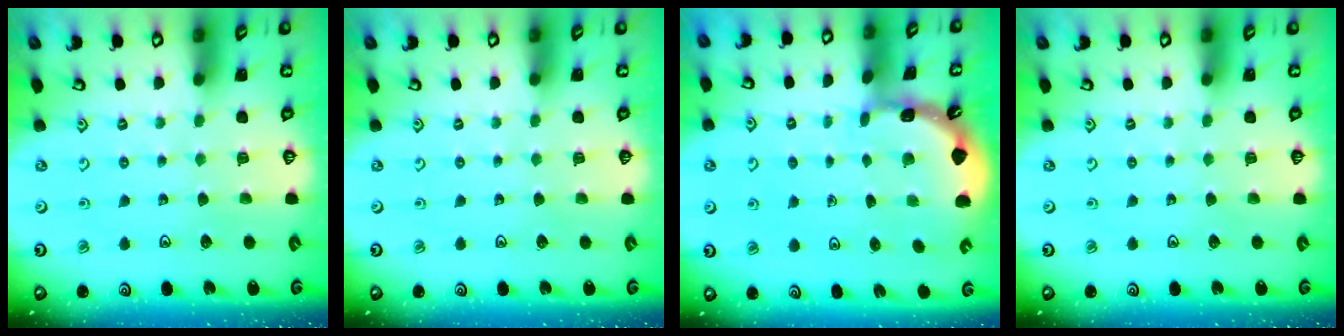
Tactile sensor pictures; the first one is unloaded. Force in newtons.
{"total": 0.0}
{"total": 1.7, "press": 1.6, "slide": 0.1}
{"total": 0.0}